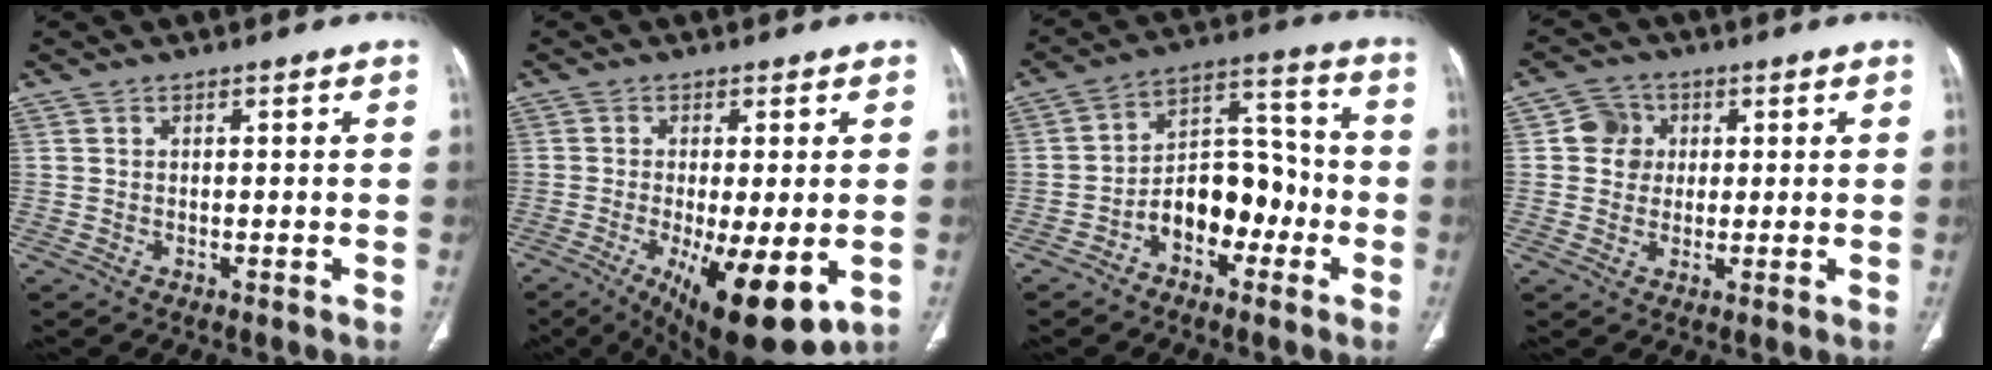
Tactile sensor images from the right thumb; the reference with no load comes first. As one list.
[{"total": 14.8, "force": [-4.5, 4.6, 13.3], "torque": [-0.188, -0.023, -0.054]}, {"total": 11.9, "force": [-4.3, 7.8, 7.8], "torque": [-0.083, 0.059, -0.076]}, {"total": 5.3, "force": [1.0, 4.9, 1.5], "torque": [0.000, 0.005, 0.014]}]